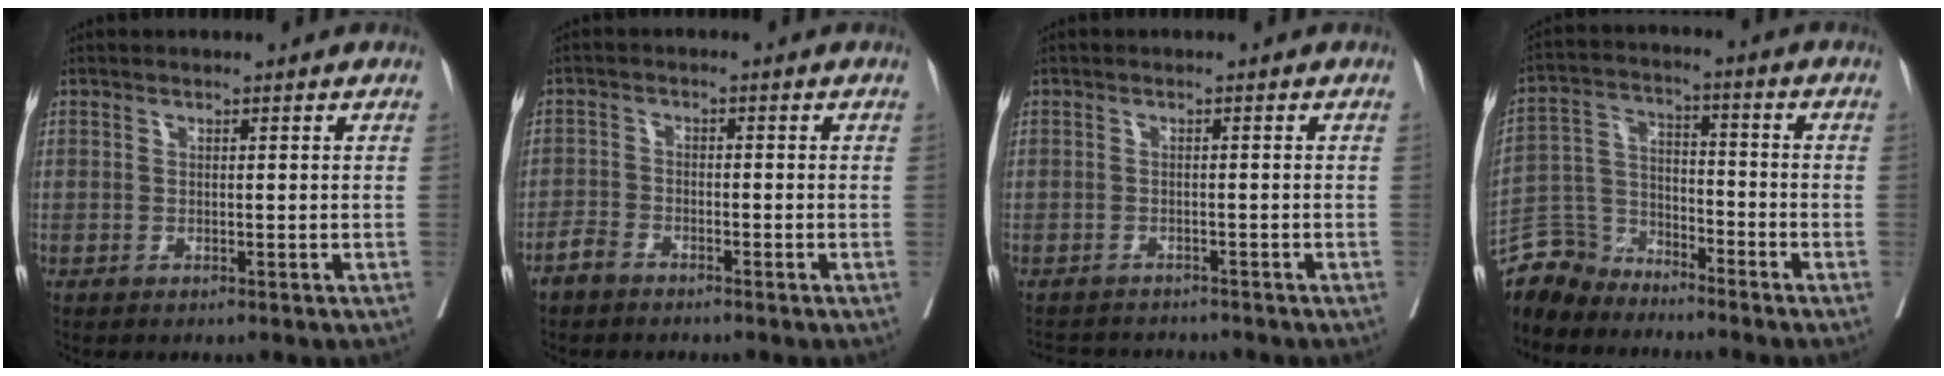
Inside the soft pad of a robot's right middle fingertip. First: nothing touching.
{"total": 2.3, "force": [-2.0, 0.9, 0.4], "torque": [-0.016, 0.005, -0.041]}
{"total": 5.4, "force": [-5.2, 1.3, 0.4], "torque": [-0.001, 0.000, -0.074]}
{"total": 7.3, "force": [-6.7, 2.6, -1.2], "torque": [0.018, 0.021, -0.140]}